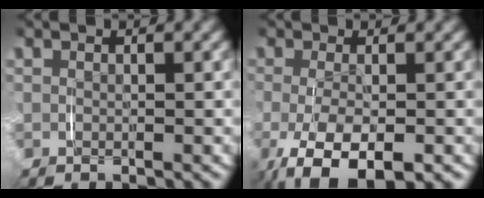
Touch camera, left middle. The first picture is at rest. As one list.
[{"total": 7.8, "force": [-3.7, 3.5, 6.0], "torque": [-0.135, -0.041, -0.036]}]